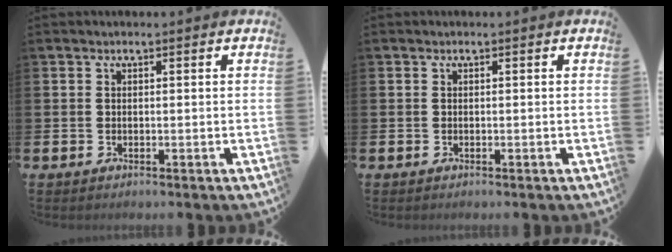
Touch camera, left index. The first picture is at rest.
{"total": 0.0}